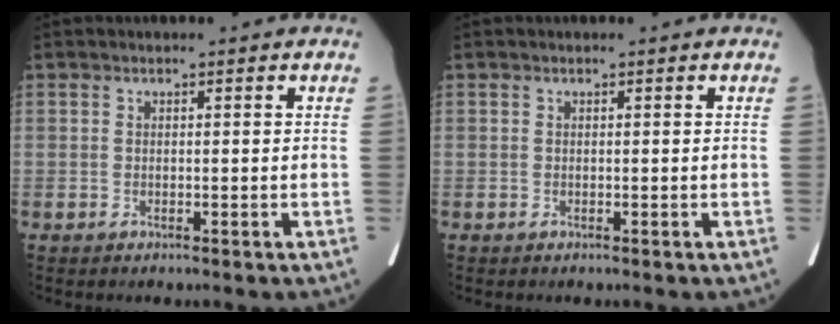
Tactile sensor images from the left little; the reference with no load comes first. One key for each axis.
{"total": 0.0}